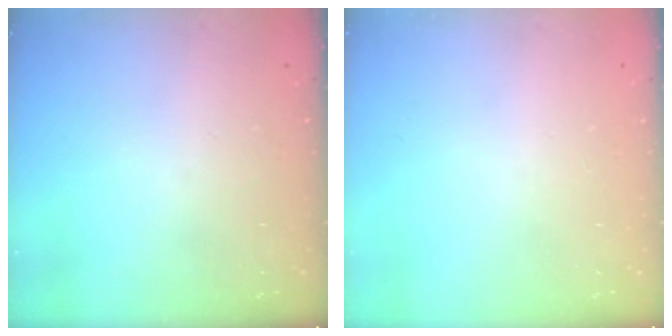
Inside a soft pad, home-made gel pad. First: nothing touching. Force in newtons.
{"total": 0.0}